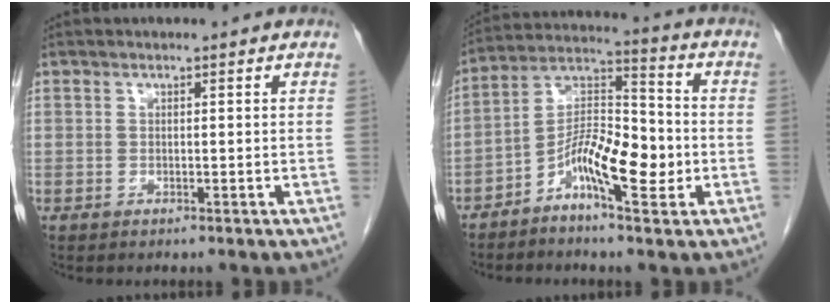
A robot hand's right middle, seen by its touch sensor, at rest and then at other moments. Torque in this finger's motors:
{"motor_torque": [1.07, -1.07, 0.28, 0.15]}